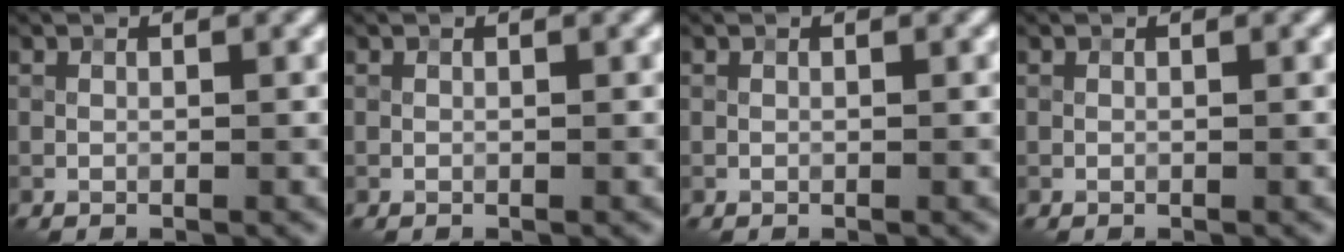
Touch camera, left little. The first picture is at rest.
{"total": 0.0}
{"total": 0.0}
{"total": 0.0}